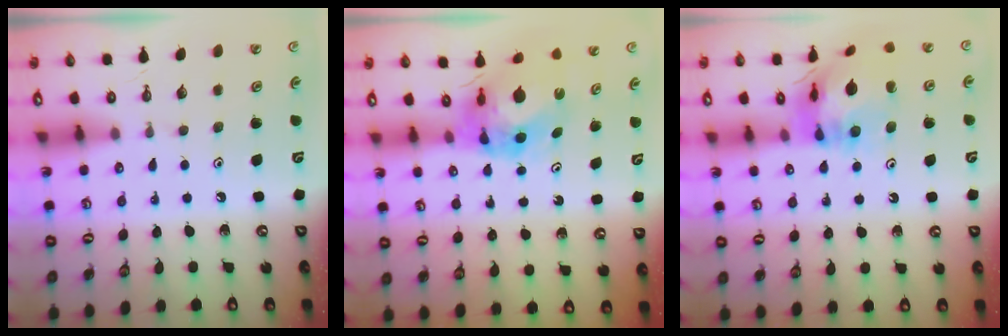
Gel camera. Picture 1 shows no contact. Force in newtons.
{"total": 8.8, "press": 8.7, "slide": 0.8}
{"total": 15.1, "press": 15.0, "slide": 1.8}